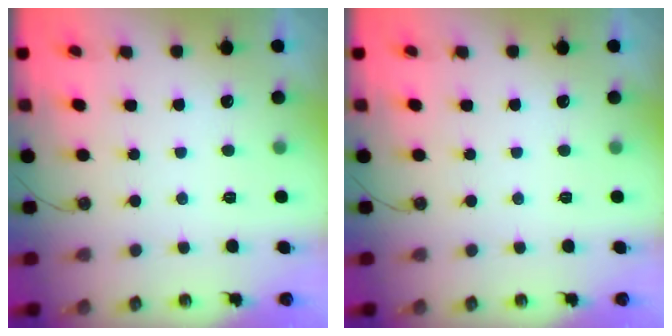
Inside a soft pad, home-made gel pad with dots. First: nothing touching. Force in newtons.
{"total": 0.0}